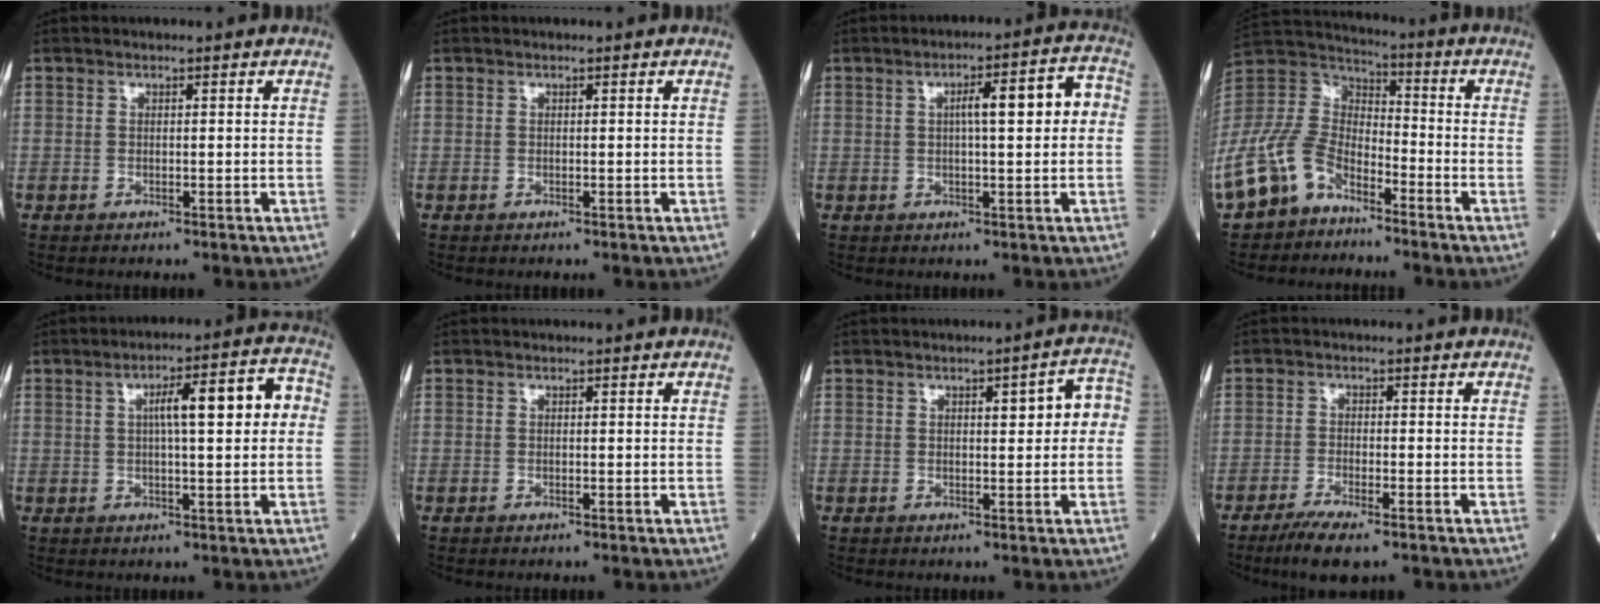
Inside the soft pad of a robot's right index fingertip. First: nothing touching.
{"total": 0.0}
{"total": 7.5, "force": [0.7, 1.2, 7.3], "torque": [-0.106, 0.030, 0.009]}
{"total": 18.9, "force": [-12.4, 11.2, 9.0], "torque": [-0.237, 0.026, -0.236]}
{"total": 9.3, "force": [1.3, 1.5, 9.1], "torque": [-0.133, 0.033, 0.017]}
{"total": 0.0}
{"total": 4.9, "force": [0.7, 1.5, 4.6], "torque": [-0.054, 0.022, 0.006]}
{"total": 6.1, "force": [-4.4, 1.0, 4.1], "torque": [-0.071, -0.014, -0.072]}